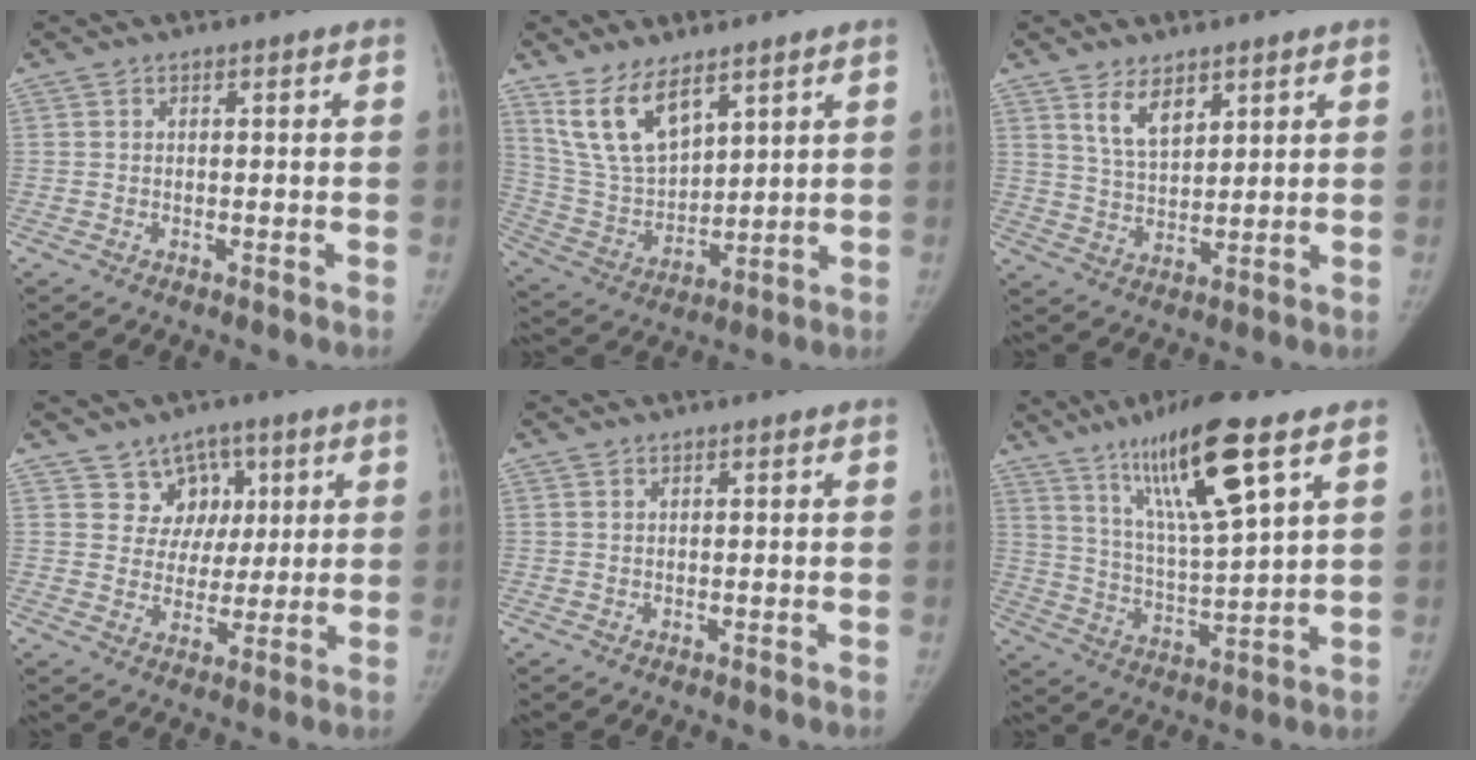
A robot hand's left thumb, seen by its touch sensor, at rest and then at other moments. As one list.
[{"total": 12.7, "force": [8.1, 5.8, 7.9], "torque": [-0.131, -0.038, 0.178]}, {"total": 6.6, "force": [4.1, 3.2, 4.1], "torque": [-0.057, -0.031, 0.083]}, {"total": 7.9, "force": [4.0, 6.6, 1.6], "torque": [0.020, -0.017, 0.068]}, {"total": 0.0}, {"total": 16.8, "force": [9.5, 2.4, 13.6], "torque": [-0.237, -0.046, 0.179]}]